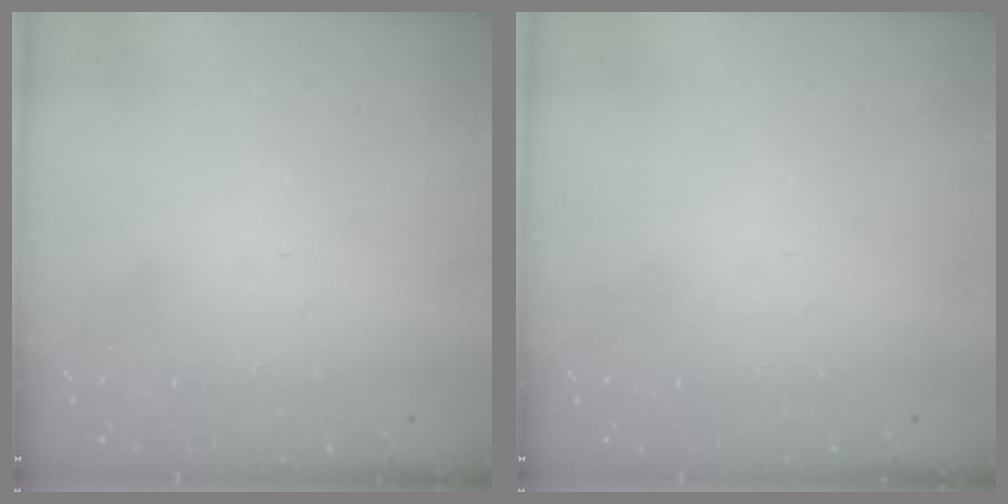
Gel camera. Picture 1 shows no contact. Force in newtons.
{"total": 0.0}